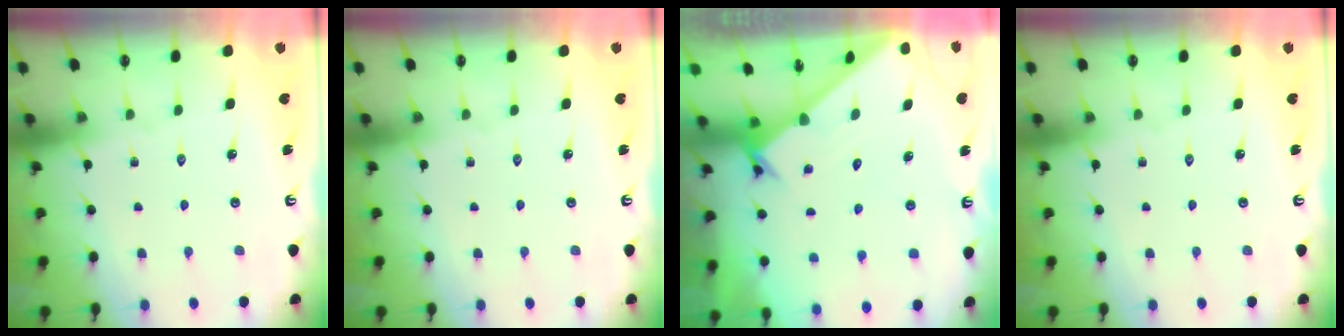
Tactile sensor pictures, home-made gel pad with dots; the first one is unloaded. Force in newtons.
{"total": 0.0}
{"total": 1.8, "press": 1.8, "slide": 0.1}
{"total": 0.0}